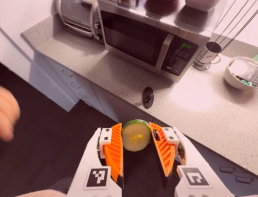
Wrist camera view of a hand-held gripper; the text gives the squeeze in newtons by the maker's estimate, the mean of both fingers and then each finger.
{"total": 9.5, "left": 10.1, "right": 8.9}